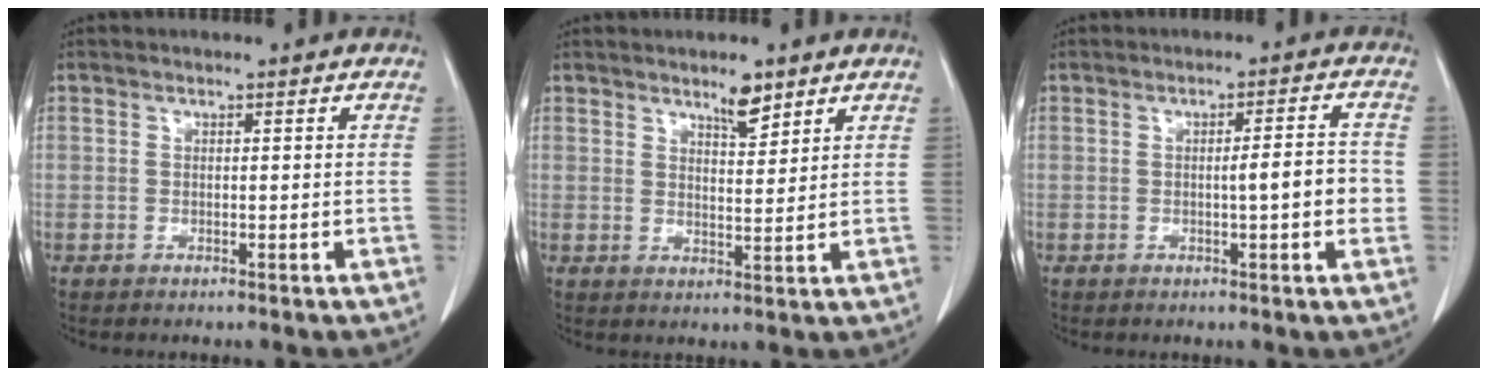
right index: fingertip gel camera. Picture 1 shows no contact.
{"total": 3.9, "force": [3.0, 1.0, 2.3], "torque": [-0.041, -0.003, 0.050]}
{"total": 4.9, "force": [-0.6, 0.5, 4.8], "torque": [-0.068, 0.006, -0.008]}